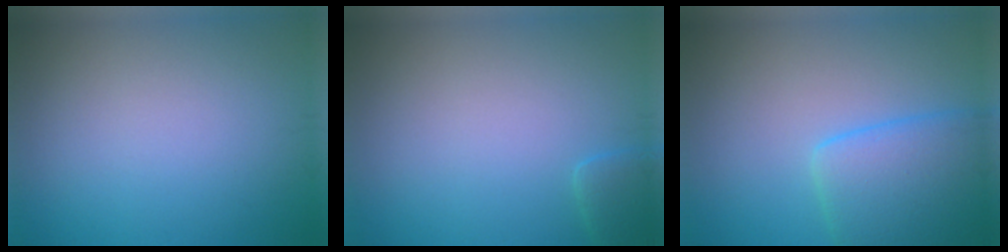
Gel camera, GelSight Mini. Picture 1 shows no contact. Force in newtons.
{"total": 1.6, "press": 1.6, "slide": 0.1}
{"total": 5.9, "press": 5.9, "slide": 0.5}